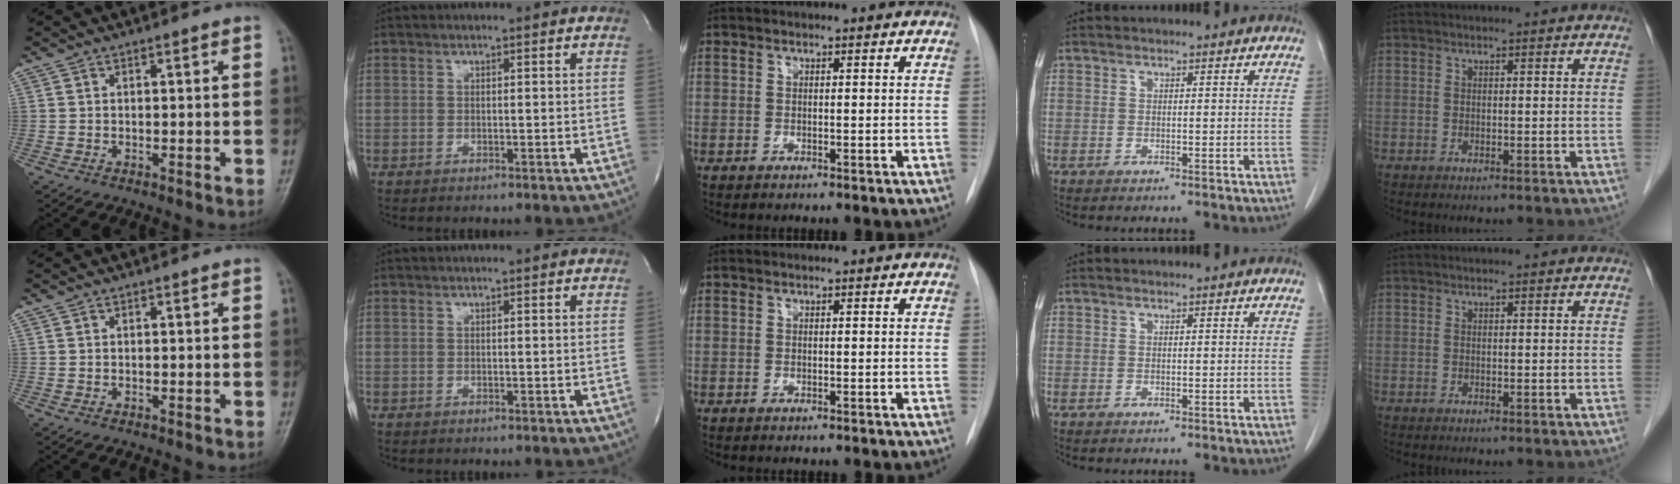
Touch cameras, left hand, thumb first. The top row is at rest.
{}